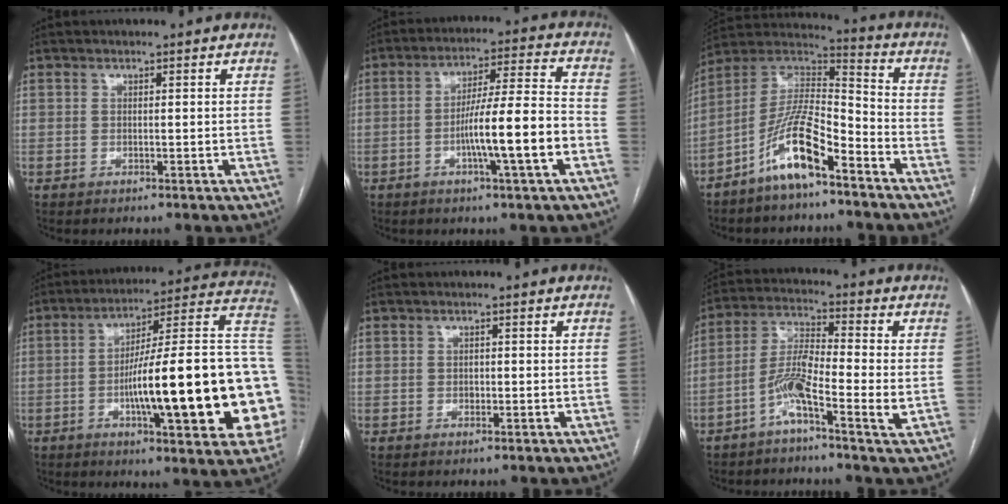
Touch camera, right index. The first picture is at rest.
{"total": 11.9, "force": [-3.6, -0.2, 11.4], "torque": [-0.191, 0.008, -0.060]}
{"total": 12.7, "force": [-7.5, 3.1, 9.8], "torque": [-0.196, 0.015, -0.137]}
{"total": 28.5, "force": [-4.0, 3.2, 28.0], "torque": [-0.312, 0.016, -0.066]}
{"total": 0.8, "force": [-0.1, 0.7, 0.5], "torque": [-0.006, 0.002, -0.002]}
{"total": 8.4, "force": [-3.1, 0.7, 7.8], "torque": [-0.156, 0.010, -0.067]}